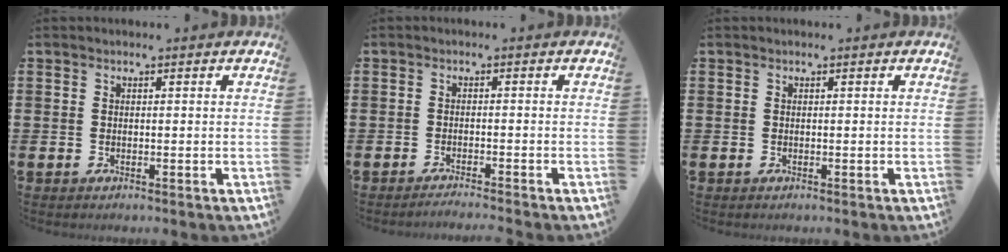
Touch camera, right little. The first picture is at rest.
{"total": 1.2, "force": [-1.2, -0.3, 0.3], "torque": [-0.003, -0.001, -0.023]}
{"total": 0.0}